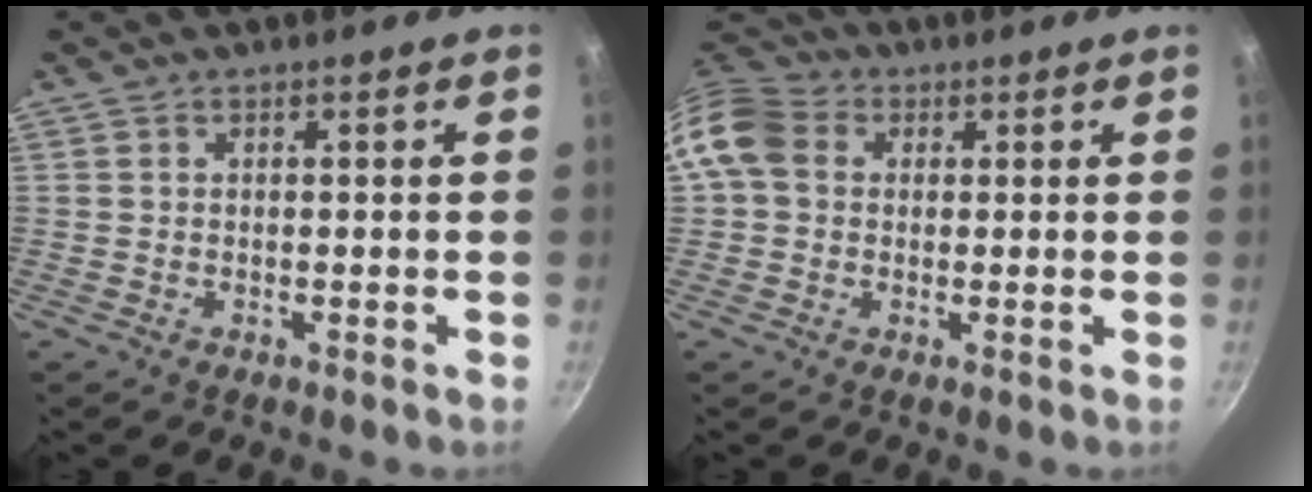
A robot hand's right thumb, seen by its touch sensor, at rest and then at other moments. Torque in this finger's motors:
{"motor_torque": [-0.28, 0.49, 0.18, -0.18, 0.09]}